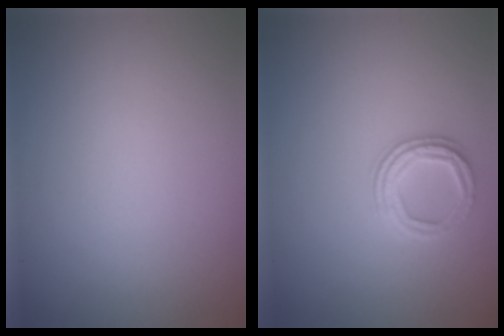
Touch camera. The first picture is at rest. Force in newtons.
{"total": 2.7, "press": 2.4, "slide": 1.2}